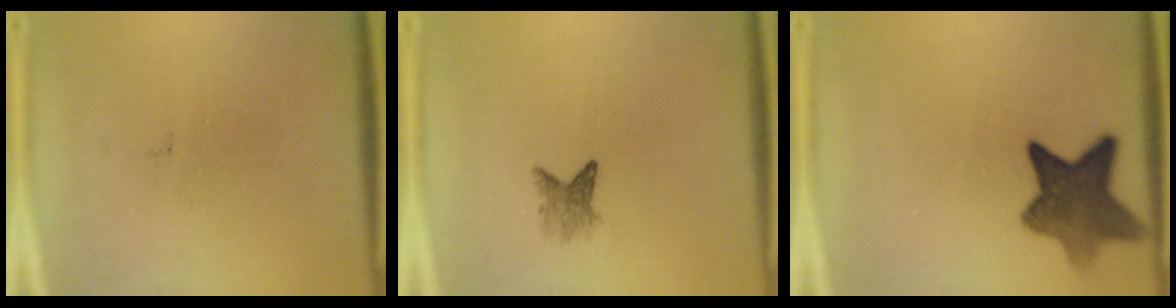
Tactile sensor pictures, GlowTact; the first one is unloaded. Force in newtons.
{"total": 2.2}
{"total": 9.0}